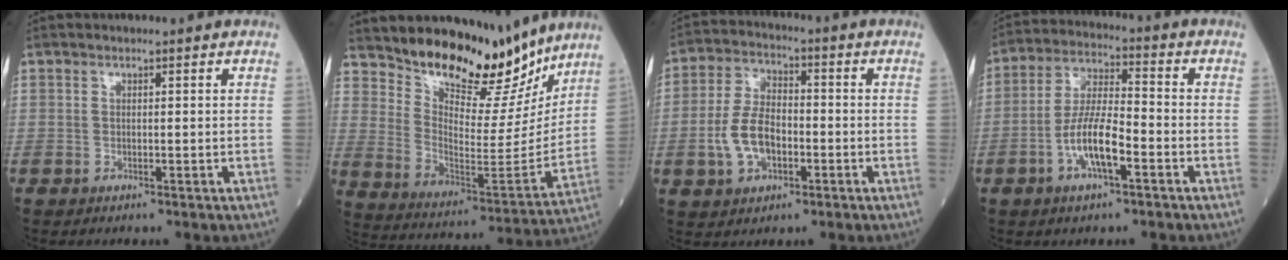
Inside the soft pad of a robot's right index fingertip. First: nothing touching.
{"total": 17.7, "force": [15.1, 4.9, 7.8], "torque": [-0.126, -0.037, 0.244]}
{"total": 8.5, "force": [-2.2, 4.9, 6.6], "torque": [-0.147, 0.012, -0.040]}
{"total": 9.2, "force": [-3.4, 2.2, 8.2], "torque": [-0.164, 0.007, -0.066]}